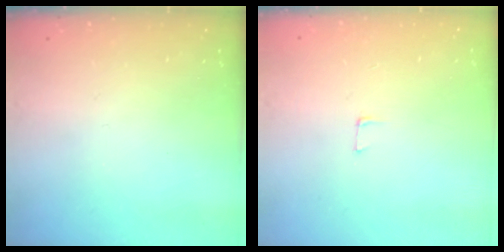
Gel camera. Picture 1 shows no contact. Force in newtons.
{"total": 5.0, "press": 4.9, "slide": 0.4}